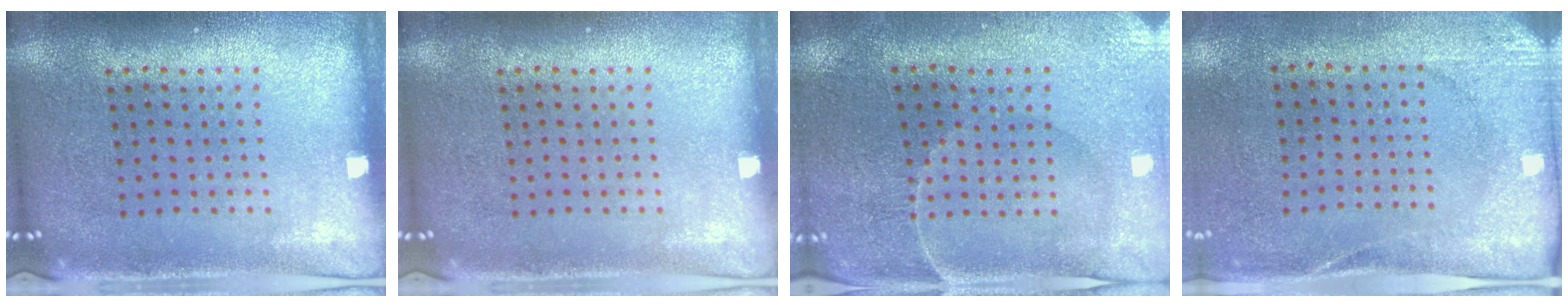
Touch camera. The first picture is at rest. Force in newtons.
{"total": 0.0}
{"total": 0.7, "press": 0.6, "slide": 0.4}
{"total": 2.6, "press": 2.1, "slide": 1.6}